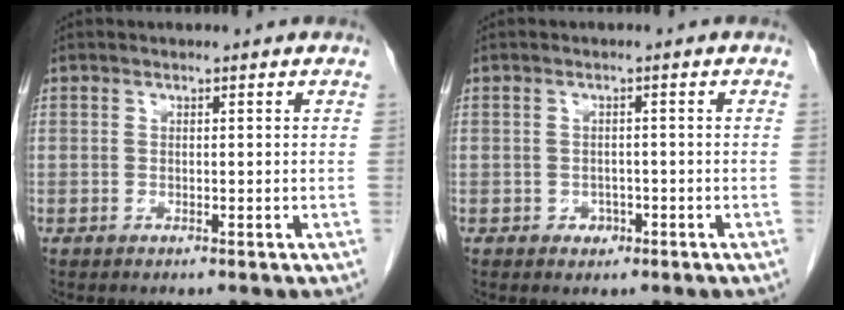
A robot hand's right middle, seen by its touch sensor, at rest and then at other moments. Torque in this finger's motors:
{"motor_torque": [0.10, -0.03, -0.01, -0.01]}